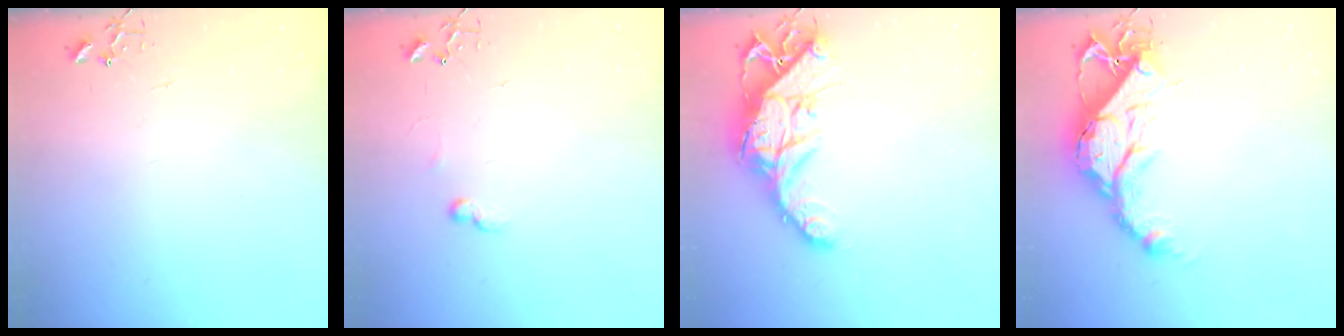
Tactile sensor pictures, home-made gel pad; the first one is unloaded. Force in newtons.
{"total": 5.9, "press": 5.9, "slide": 0.8}
{"total": 16.1, "press": 16.1, "slide": 1.6}
{"total": 17.2, "press": 17.1, "slide": 1.3}